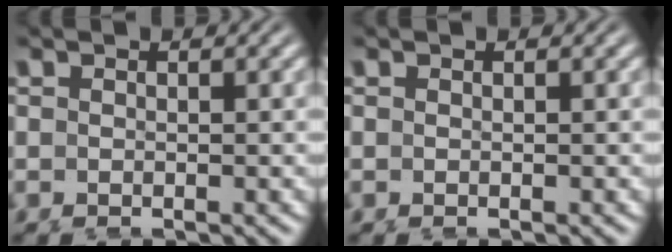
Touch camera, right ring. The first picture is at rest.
{"total": 0.0}